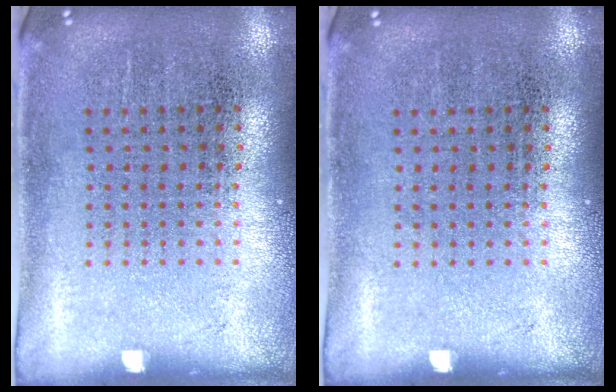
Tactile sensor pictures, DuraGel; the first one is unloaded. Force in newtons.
{"total": 0.0}